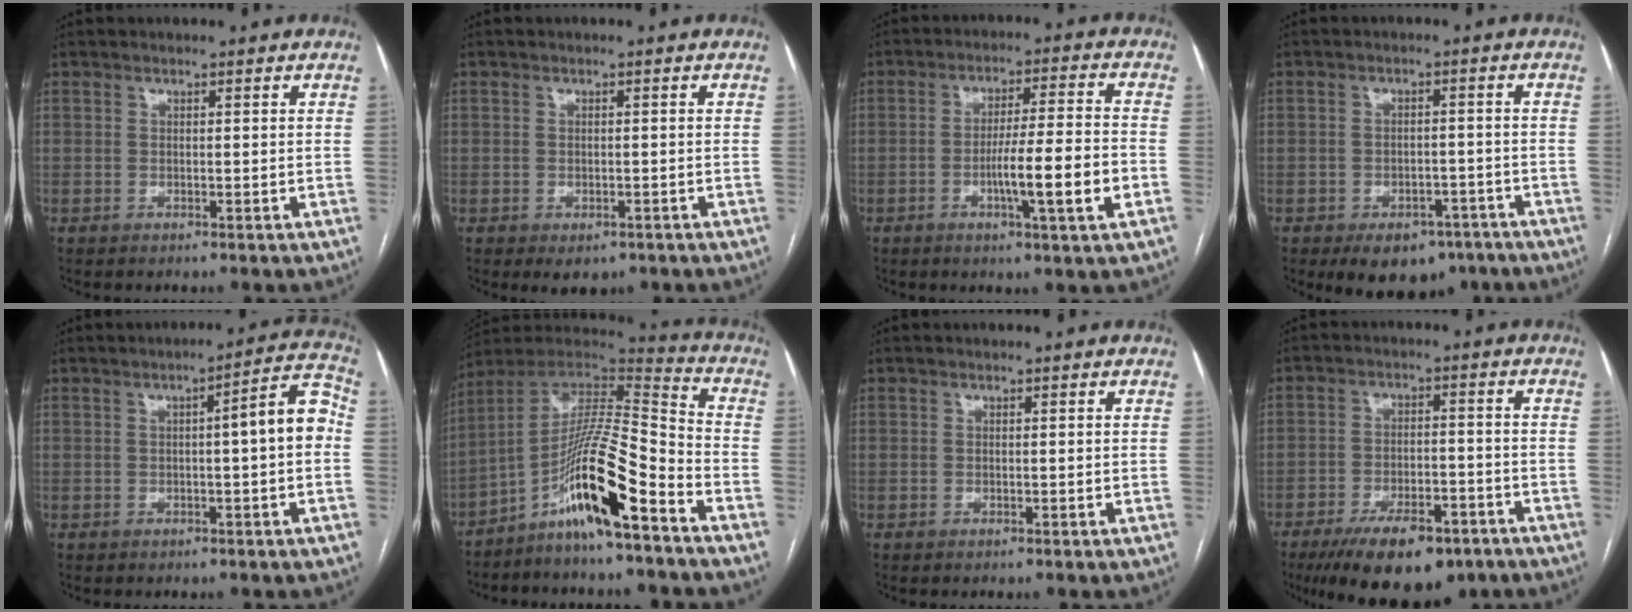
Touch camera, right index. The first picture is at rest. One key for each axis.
{"total": 2.9, "fx": -1.6, "fy": 2.1, "fz": 1.3, "tx": -0.008, "ty": 0.000, "tz": -0.010}
{"total": 10.3, "fx": -3.1, "fy": -0.1, "fz": 9.8, "tx": -0.161, "ty": -0.002, "tz": -0.052}
{"total": 8.4, "fx": -5.5, "fy": 5.2, "fz": 3.5, "tx": -0.033, "ty": 0.015, "tz": -0.069}
{"total": 7.1, "fx": -0.2, "fy": 0.7, "fz": 7.0, "tx": -0.090, "ty": 0.026, "tz": -0.008}
{"total": 15.2, "fx": -8.7, "fy": 0.8, "fz": 12.4, "tx": -0.235, "ty": 0.006, "tz": -0.158}
{"total": 0.0}
{"total": 13.7, "fx": -9.4, "fy": 5.4, "fz": 8.4, "tx": -0.129, "ty": -0.005, "tz": -0.147}